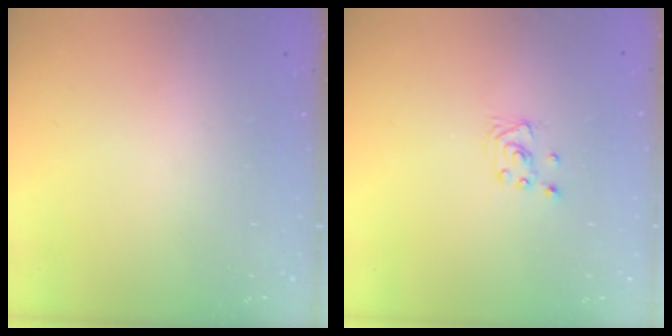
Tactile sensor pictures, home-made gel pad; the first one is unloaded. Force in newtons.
{"total": 2.3, "press": 2.3, "slide": 0.2}